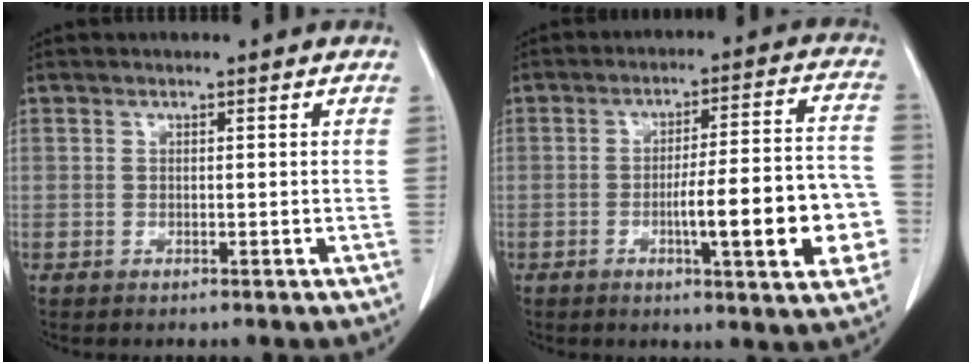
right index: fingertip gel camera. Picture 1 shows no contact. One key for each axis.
{"total": 15.1, "fx": -4.1, "fy": 2.1, "fz": 14.4, "tx": -0.176, "ty": 0.019, "tz": -0.052}